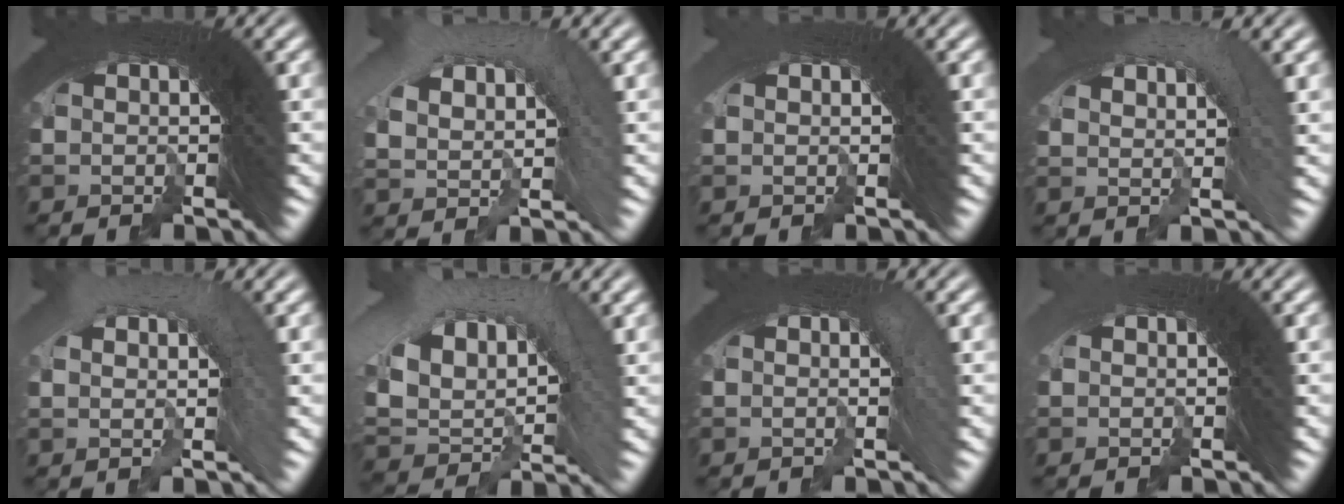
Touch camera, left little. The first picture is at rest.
{"total": 4.6, "force": [-2.5, 3.7, 1.1], "torque": [-0.028, -0.008, -0.038]}
{"total": 1.3, "force": [-0.7, 0.0, -1.1], "torque": [0.006, -0.001, -0.010]}
{"total": 2.5, "force": [-0.3, 1.8, 1.7], "torque": [-0.023, 0.005, -0.007]}
{"total": 2.8, "force": [-2.4, 1.4, 0.0], "torque": [0.005, 0.002, -0.039]}
{"total": 5.8, "force": [-2.5, 4.6, 2.4], "torque": [-0.063, -0.022, -0.030]}
{"total": 0.8, "force": [-0.1, 0.4, 0.7], "torque": [-0.004, 0.012, -0.005]}
{"total": 1.7, "force": [-1.2, 0.2, -1.2], "torque": [0.011, -0.006, -0.016]}